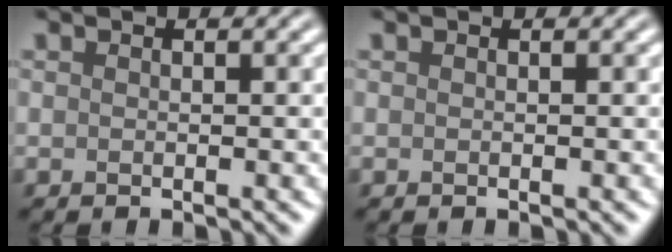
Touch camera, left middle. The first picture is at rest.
{"total": 0.0}